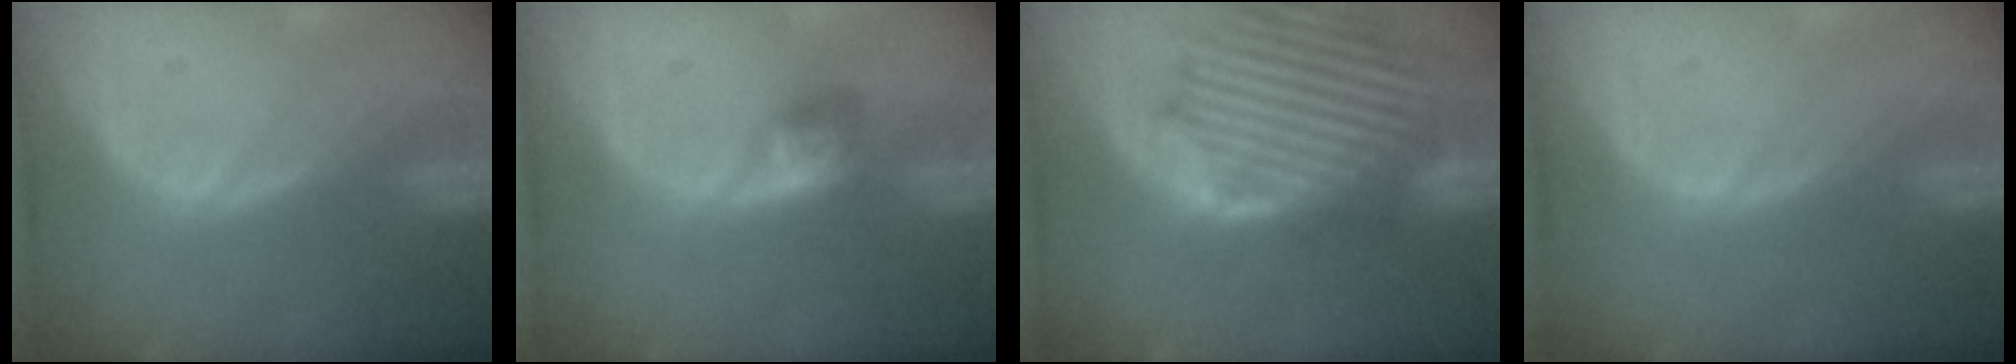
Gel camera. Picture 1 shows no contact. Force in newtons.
{"total": 2.8, "press": 2.6, "slide": 1.0}
{"total": 12.7, "press": 11.5, "slide": 5.3}
{"total": 0.0}